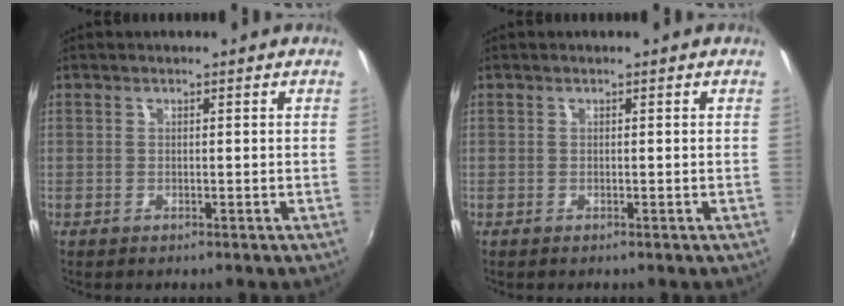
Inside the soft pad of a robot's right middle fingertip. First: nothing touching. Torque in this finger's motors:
{"motor_torque": [0.08, -0.02, 0.11, 0.01]}